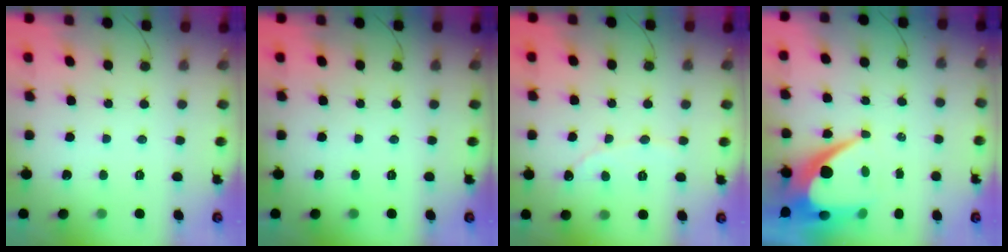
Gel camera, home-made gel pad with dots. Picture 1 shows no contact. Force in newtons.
{"total": 0.0}
{"total": 2.5, "press": 2.5, "slide": 0.1}
{"total": 12.2, "press": 12.2, "slide": 0.7}